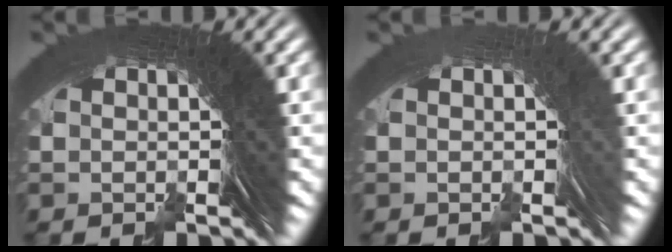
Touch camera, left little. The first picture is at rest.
{"total": 2.2, "force": [0.5, -0.7, -2.0], "torque": [0.032, 0.010, 0.004]}